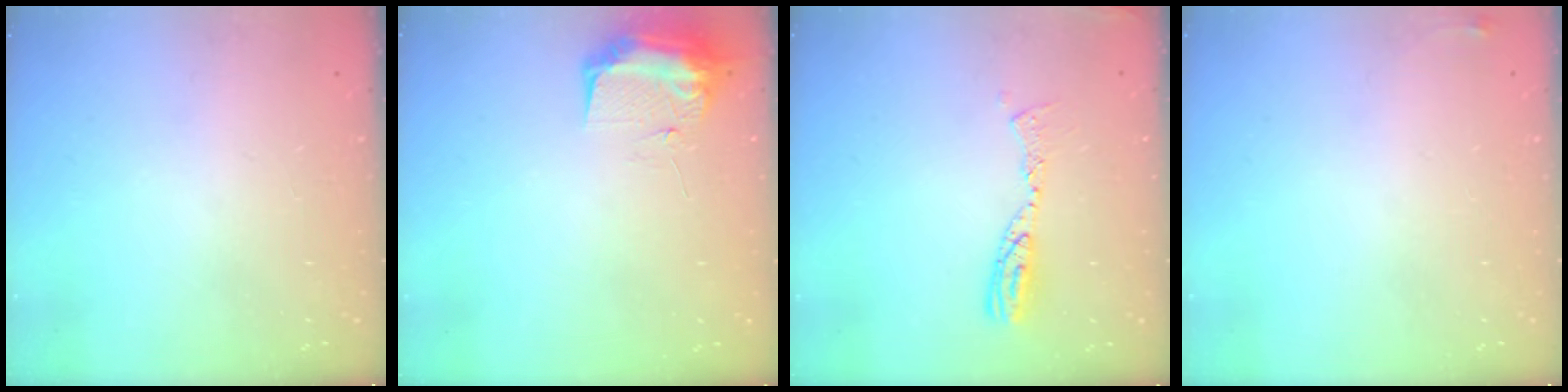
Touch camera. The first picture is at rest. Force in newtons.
{"total": 9.6, "press": 9.6, "slide": 0.9}
{"total": 9.2, "press": 9.1, "slide": 0.7}
{"total": 3.4, "press": 3.3, "slide": 0.5}